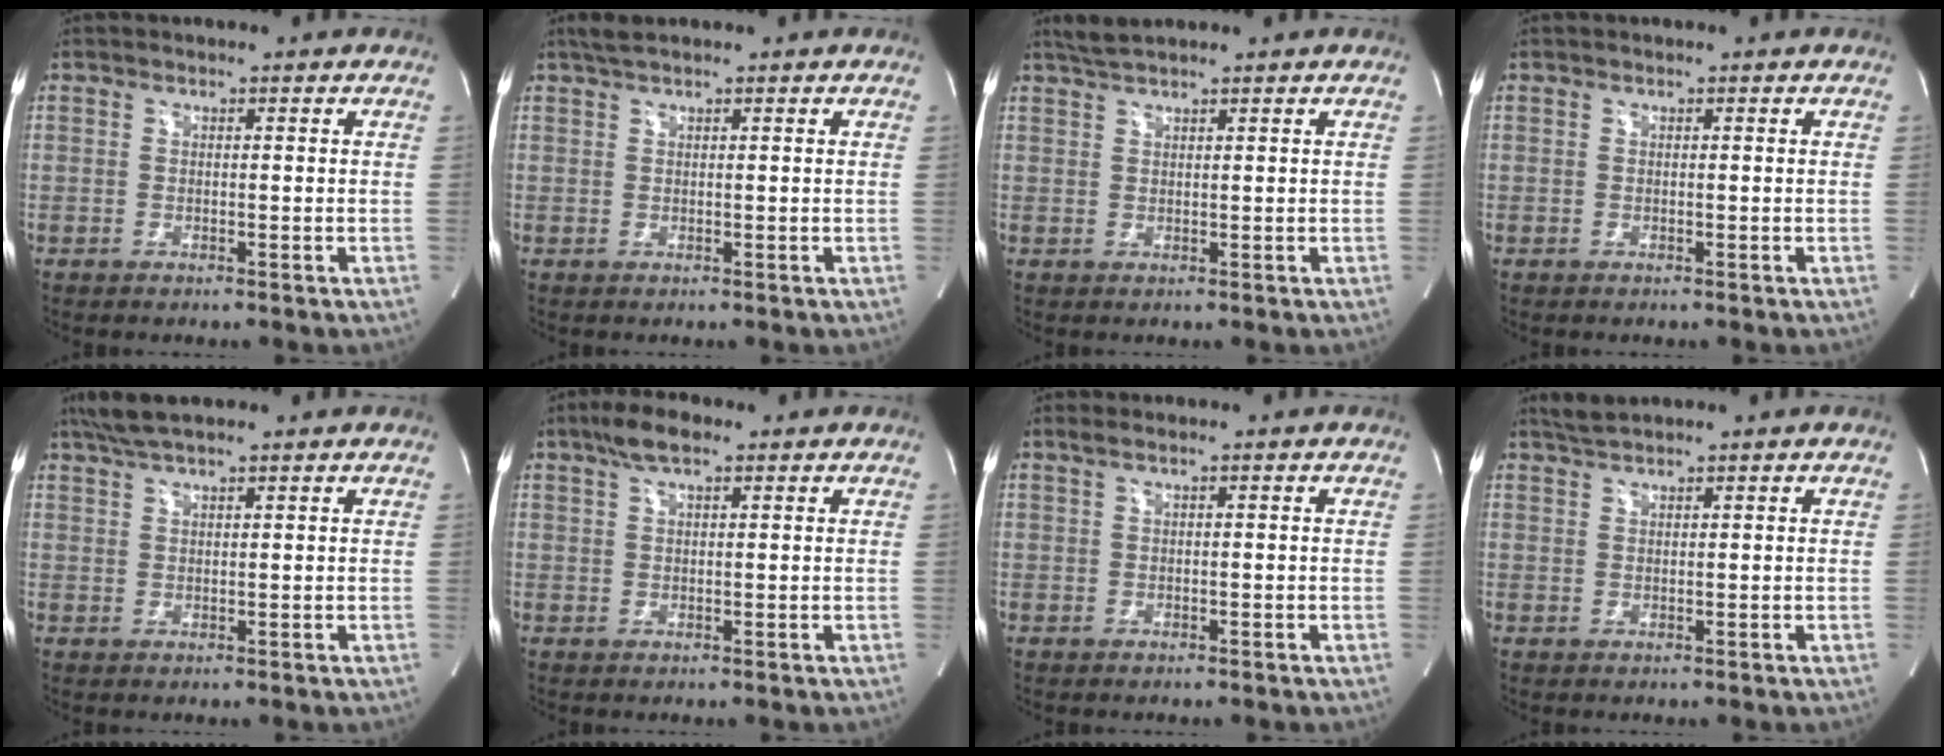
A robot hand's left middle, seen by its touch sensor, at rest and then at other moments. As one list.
[{"total": 2.1, "force": [1.7, 0.1, 1.2], "torque": [-0.029, 0.014, 0.034]}, {"total": 2.6, "force": [2.3, -0.1, 1.0], "torque": [-0.026, 0.012, 0.048]}, {"total": 0.0}, {"total": 5.8, "force": [4.8, 0.7, 3.3], "torque": [-0.068, 0.029, 0.088]}, {"total": 4.7, "force": [3.0, 1.3, 3.3], "torque": [-0.072, 0.017, 0.055]}, {"total": 1.0, "force": [0.6, -0.1, 0.7], "torque": [-0.025, 0.016, 0.016]}, {"total": 2.2, "force": [2.1, -0.1, 0.7], "torque": [-0.019, 0.011, 0.044]}]